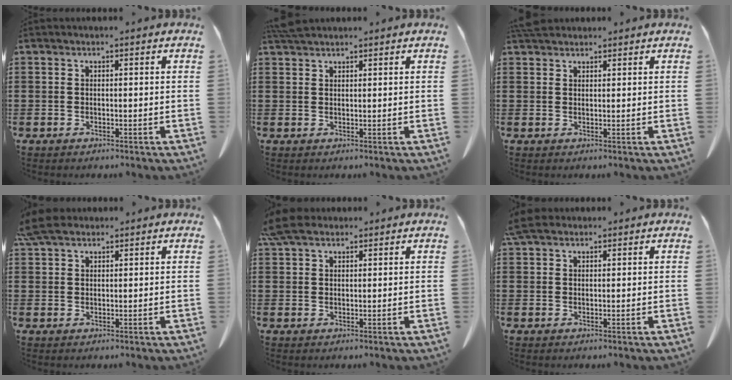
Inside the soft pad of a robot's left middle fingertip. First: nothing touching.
{"total": 2.5, "force": [2.3, 0.3, 0.9], "torque": [-0.025, 0.001, 0.044]}
{"total": 2.7, "force": [2.4, 0.8, 1.0], "torque": [-0.027, 0.003, 0.048]}
{"total": 4.0, "force": [3.2, 1.4, 1.9], "torque": [-0.049, 0.003, 0.062]}
{"total": 4.2, "force": [3.3, 1.6, 1.9], "torque": [-0.049, 0.004, 0.063]}
{"total": 2.7, "force": [2.2, 1.1, 1.3], "torque": [-0.033, 0.007, 0.042]}